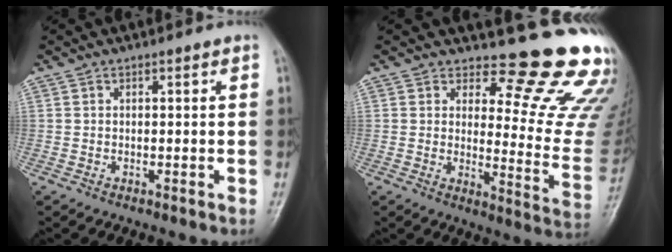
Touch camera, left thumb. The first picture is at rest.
{"total": 15.7, "force": [13.9, 4.0, 6.3], "torque": [-0.033, -0.162, 0.153]}